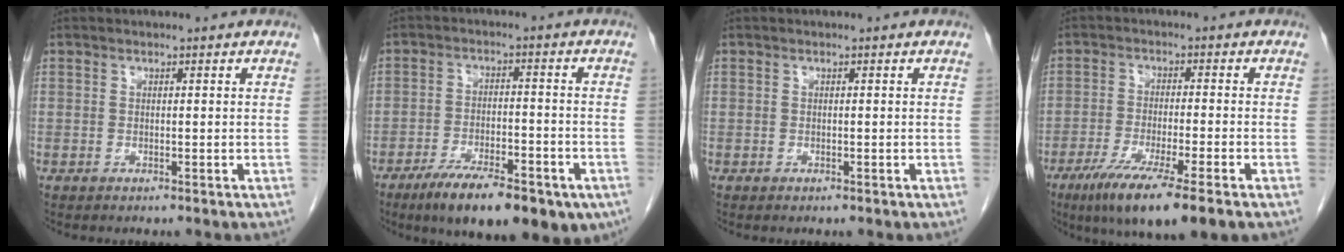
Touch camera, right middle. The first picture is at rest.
{"total": 15.7, "force": [-10.1, 5.0, 10.9], "torque": [-0.133, -0.009, -0.153]}
{"total": 0.0}
{"total": 11.7, "force": [-7.3, 0.5, 9.2], "torque": [-0.155, -0.030, -0.117]}